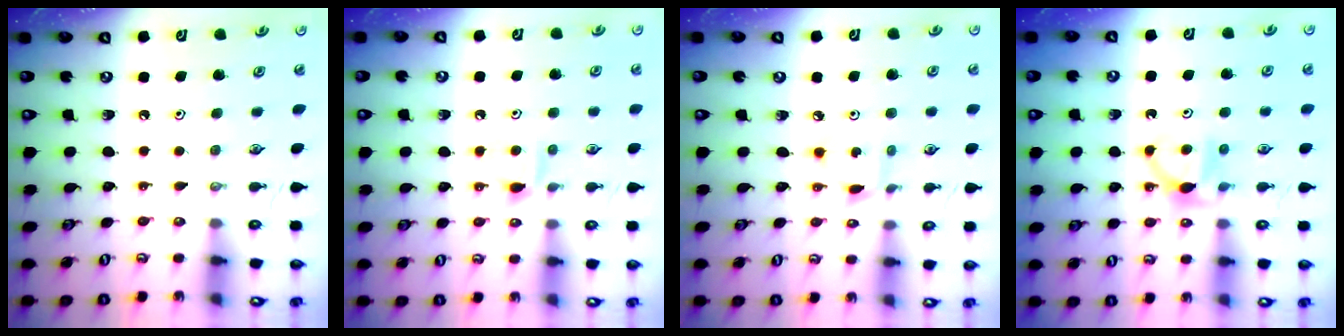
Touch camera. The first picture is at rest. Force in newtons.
{"total": 4.7, "press": 4.7, "slide": 0.6}
{"total": 2.2, "press": 2.2, "slide": 0.1}
{"total": 5.4, "press": 5.3, "slide": 0.7}